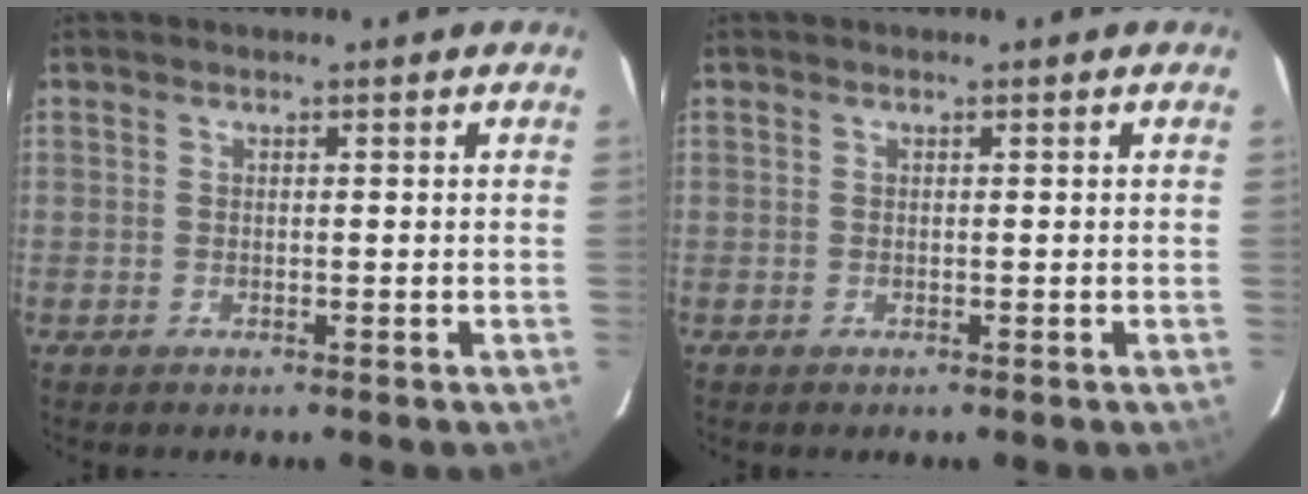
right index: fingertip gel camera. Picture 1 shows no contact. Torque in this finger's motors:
{"motor_torque": [0.00, 0.00, 0.01, 0.00]}